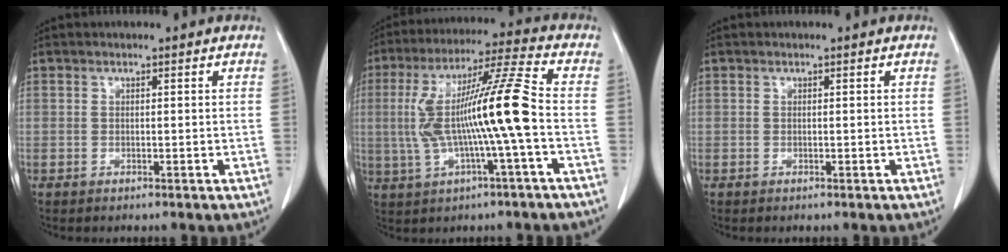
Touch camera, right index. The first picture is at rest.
{"total": 14.4, "force": [-1.2, -0.4, 14.4], "torque": [-0.277, 0.020, -0.025]}
{"total": 0.0}